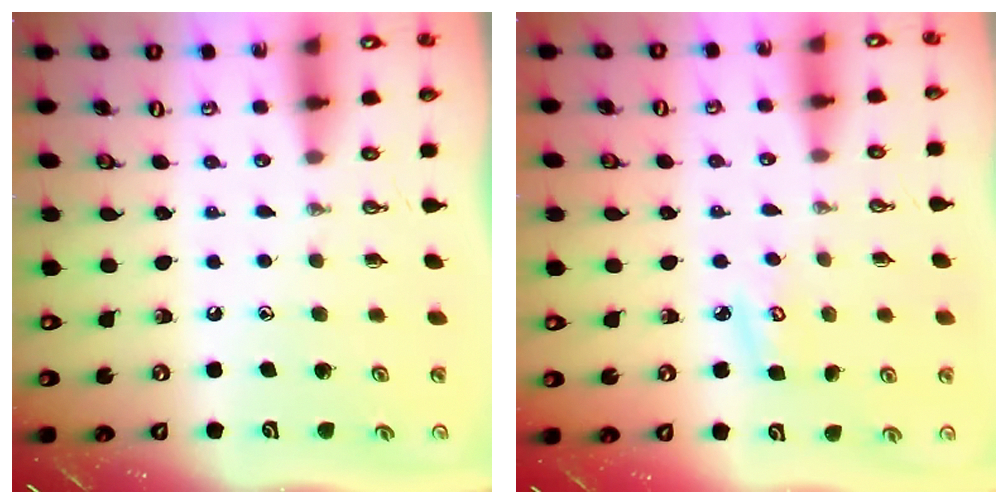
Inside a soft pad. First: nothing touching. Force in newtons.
{"total": 4.7, "press": 4.7, "slide": 0.4}